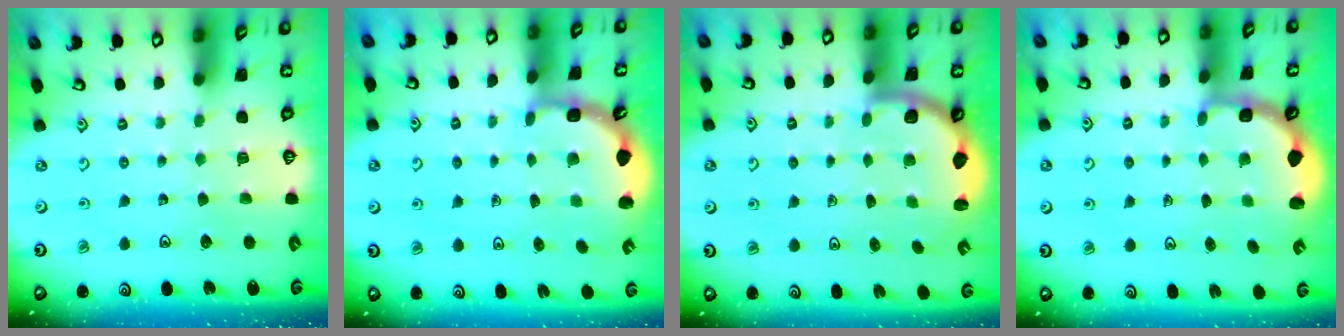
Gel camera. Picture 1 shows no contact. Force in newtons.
{"total": 2.3, "press": 2.1, "slide": 0.9}
{"total": 2.6, "press": 2.5, "slide": 0.6}
{"total": 2.8, "press": 2.2, "slide": 1.7}